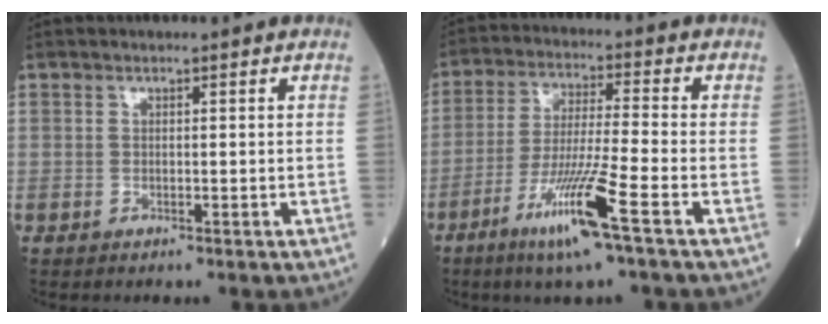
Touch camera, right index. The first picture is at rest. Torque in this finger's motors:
{"motor_torque": [1.45, -0.68, 0.75, 0.21]}